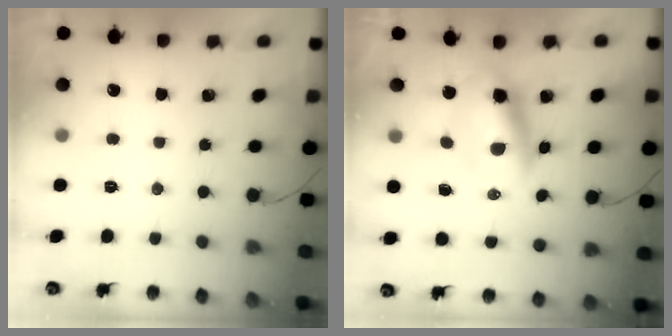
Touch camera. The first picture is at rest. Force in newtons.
{"total": 8.0, "press": 7.7, "slide": 2.3}